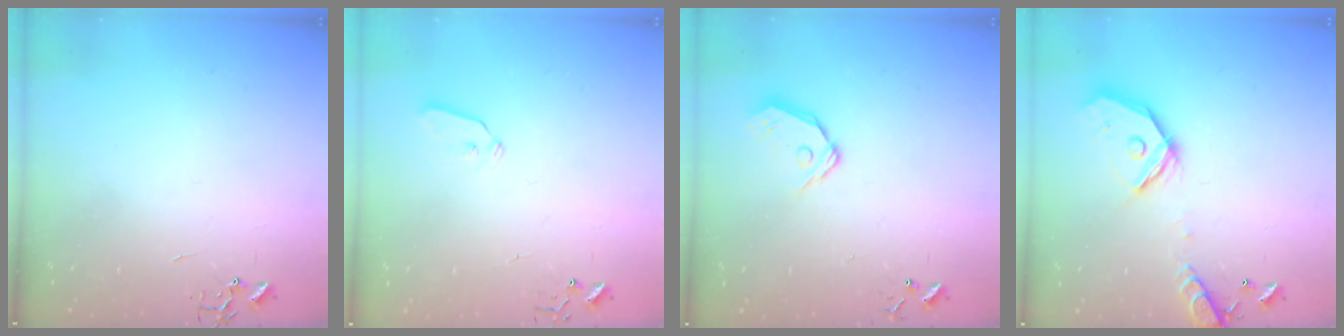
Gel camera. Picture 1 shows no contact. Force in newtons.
{"total": 4.3, "press": 4.3, "slide": 0.3}
{"total": 9.3, "press": 9.2, "slide": 1.2}
{"total": 17.6, "press": 17.4, "slide": 2.7}